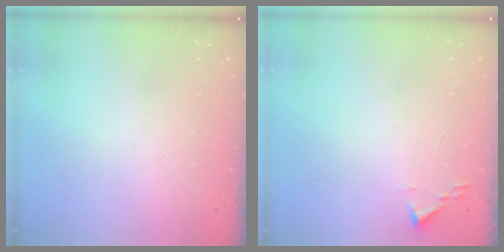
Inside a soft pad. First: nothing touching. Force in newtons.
{"total": 1.9, "press": 1.8, "slide": 0.3}